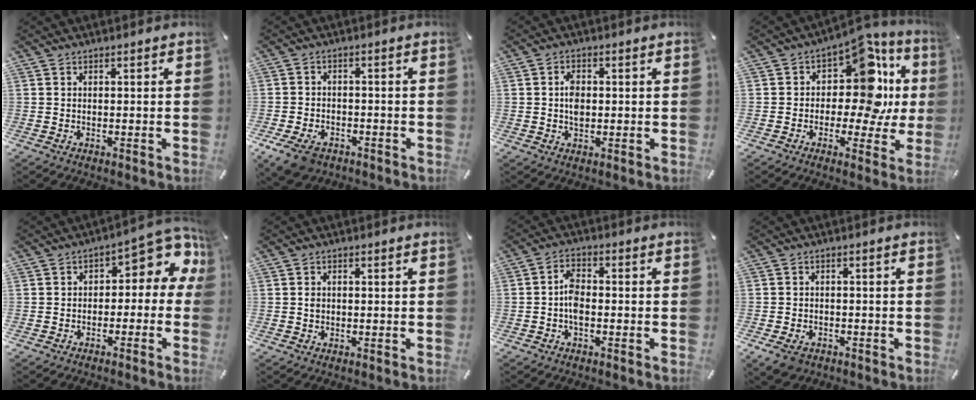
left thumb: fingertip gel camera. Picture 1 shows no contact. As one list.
[{"total": 6.6, "force": [-3.7, 4.3, 3.2], "torque": [-0.073, 0.015, -0.068]}, {"total": 4.1, "force": [0.1, 2.7, 3.1], "torque": [-0.045, 0.000, -0.002]}, {"total": 15.5, "force": [3.6, 9.0, 12.1], "torque": [-0.177, -0.032, 0.057]}, {"total": 7.6, "force": [1.5, 4.6, 5.9], "torque": [-0.071, -0.013, 0.022]}, {"total": 1.3, "force": [-0.1, 1.0, 0.8], "torque": [-0.017, 0.003, -0.004]}, {"total": 4.8, "force": [-1.1, 2.6, 3.9], "torque": [-0.075, 0.009, -0.020]}, {"total": 4.2, "force": [-2.4, 2.9, 1.9], "torque": [-0.044, 0.011, -0.047]}]